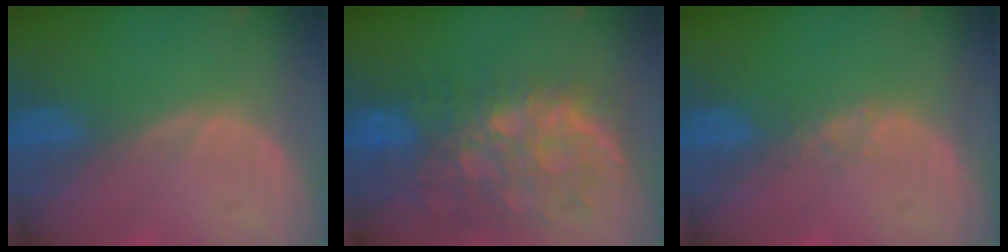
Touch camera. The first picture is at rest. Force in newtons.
{"total": 11.1, "press": 9.7, "slide": 5.5}
{"total": 0.8, "press": 0.7, "slide": 0.1}